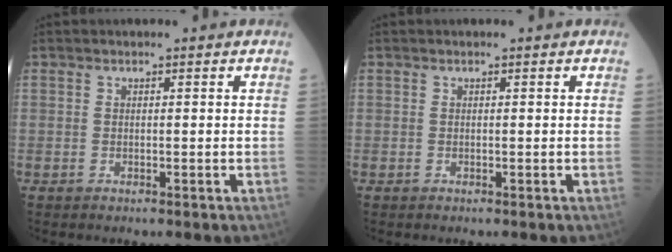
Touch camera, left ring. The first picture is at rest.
{"total": 0.0}